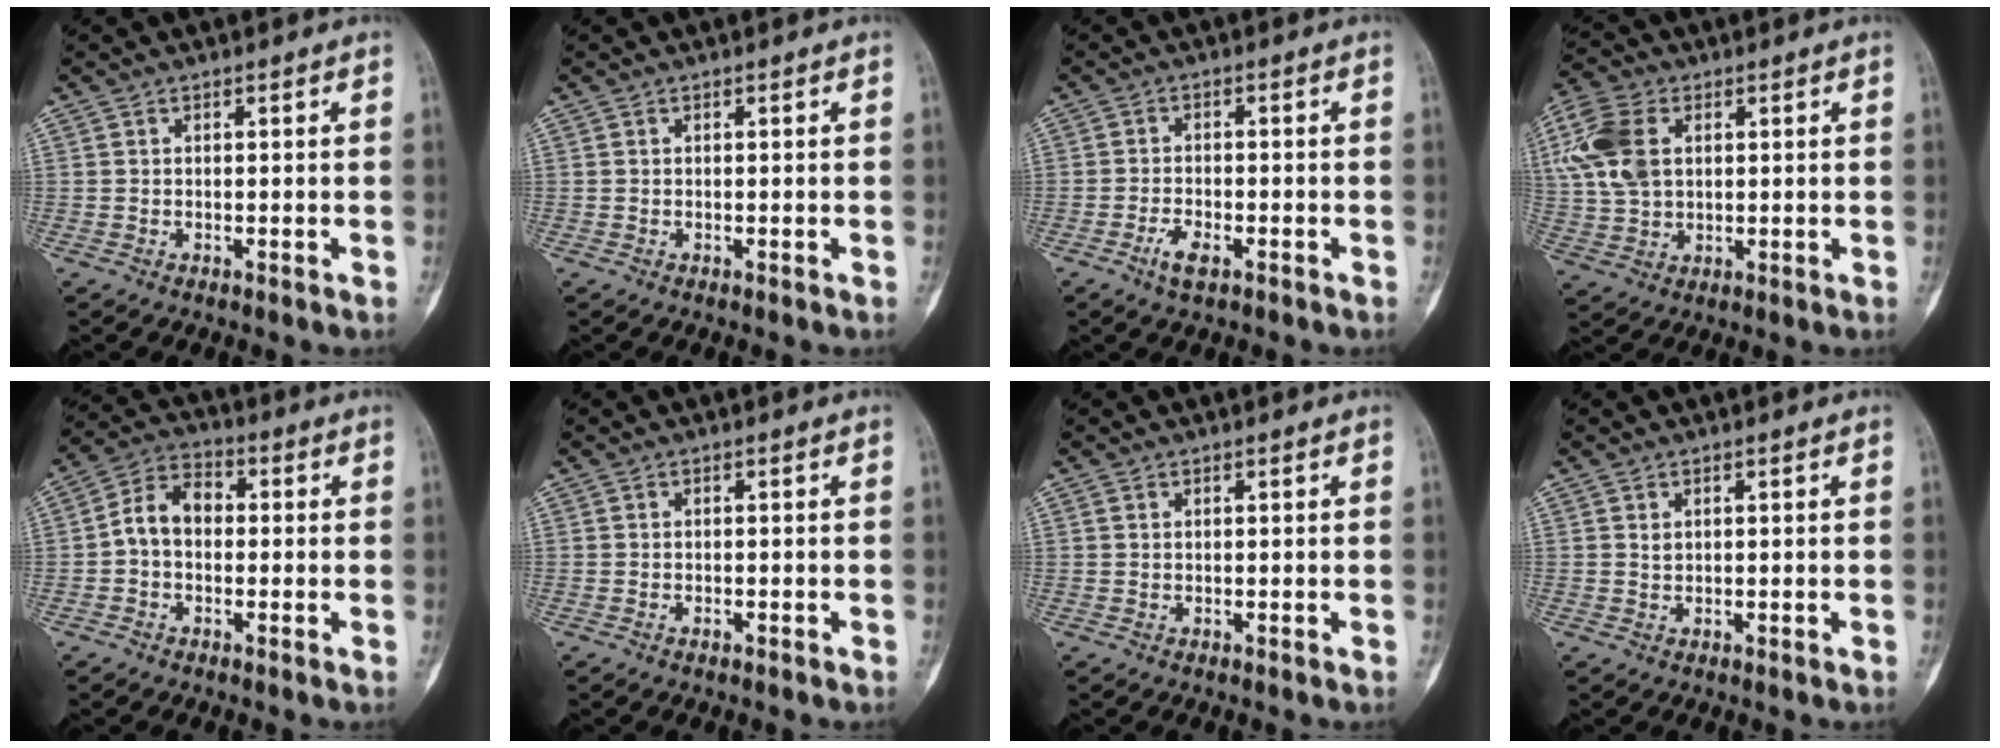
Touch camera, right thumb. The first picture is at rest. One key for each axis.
{"total": 0.0}
{"total": 3.7, "fx": -2.1, "fy": 1.5, "fz": 2.6, "tx": -0.048, "ty": 0.007, "tz": -0.039}
{"total": 12.9, "fx": 3.5, "fy": 9.0, "fz": 8.5, "tx": -0.196, "ty": 0.006, "tz": 0.068}
{"total": 7.5, "fx": -0.5, "fy": 5.4, "fz": 5.2, "tx": -0.075, "ty": 0.029, "tz": -0.023}
{"total": 0.8, "fx": -0.6, "fy": 0.3, "fz": 0.4, "tx": -0.006, "ty": 0.003, "tz": -0.010}
{"total": 0.0}
{"total": 0.9, "fx": 0.3, "fy": 0.8, "fz": -0.2, "tx": 0.008, "ty": 0.000, "tz": 0.007}